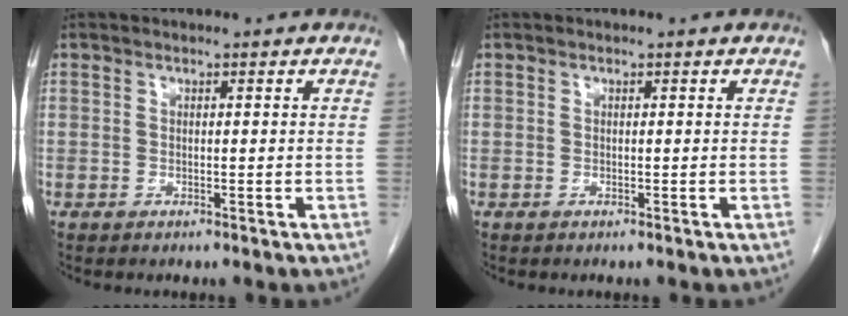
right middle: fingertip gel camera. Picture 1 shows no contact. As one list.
[{"total": 0.0}]